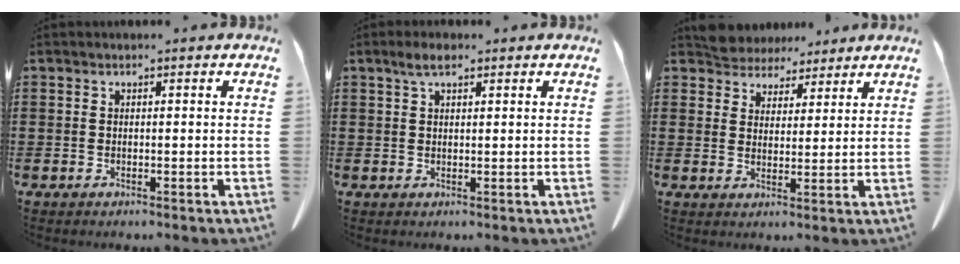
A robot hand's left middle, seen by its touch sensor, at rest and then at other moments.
{"total": 2.5, "force": [1.5, 0.8, 1.8], "torque": [-0.040, 0.004, 0.027]}
{"total": 4.9, "force": [4.6, 1.6, -0.2], "torque": [-0.017, -0.015, 0.088]}